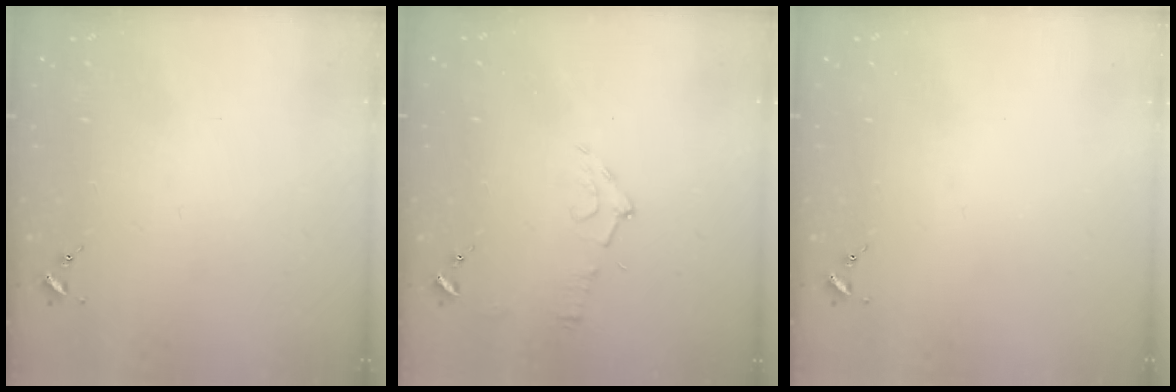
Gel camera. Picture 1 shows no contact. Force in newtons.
{"total": 7.4, "press": 7.4, "slide": 0.7}
{"total": 0.0}